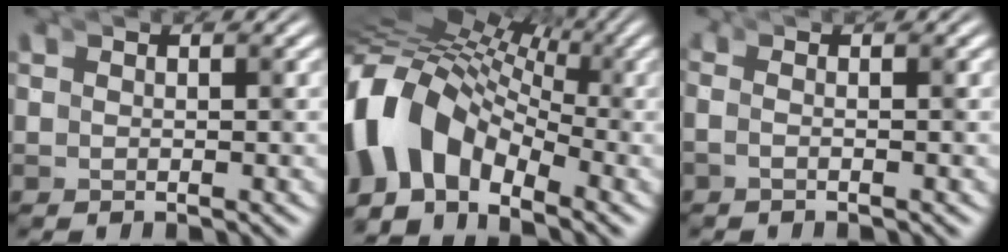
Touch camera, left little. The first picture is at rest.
{"total": 10.2, "force": [-4.1, 7.7, 5.2], "torque": [-0.156, -0.056, -0.057]}
{"total": 0.9, "force": [-0.7, -0.4, 0.5], "torque": [-0.009, 0.002, -0.018]}